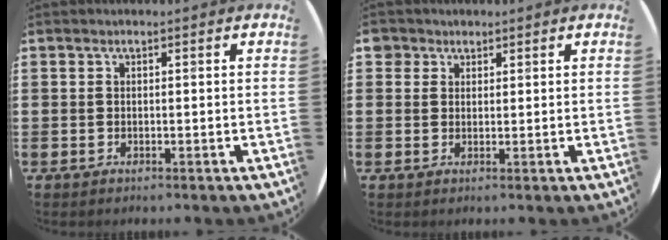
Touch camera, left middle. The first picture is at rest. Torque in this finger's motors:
{"motor_torque": [0.27, -0.21, -0.01, 0.00]}